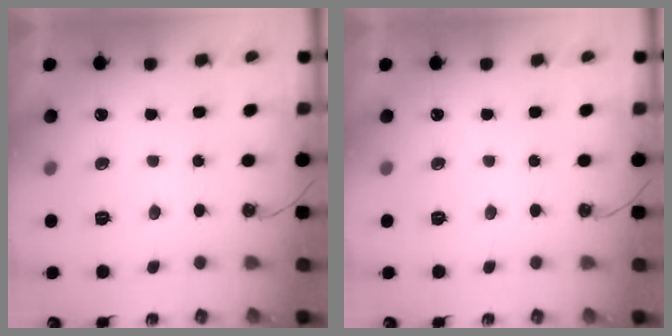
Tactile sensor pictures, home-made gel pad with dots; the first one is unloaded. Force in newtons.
{"total": 0.0}